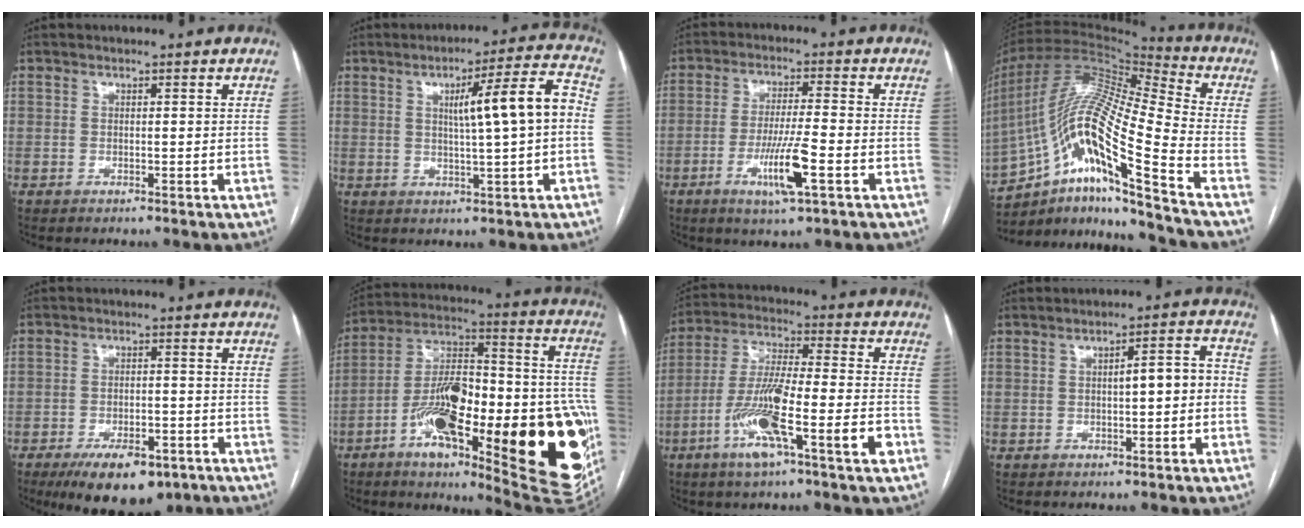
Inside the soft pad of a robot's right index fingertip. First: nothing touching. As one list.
[{"total": 10.5, "force": [0.9, 0.0, 10.4], "torque": [-0.153, 0.017, 0.013]}, {"total": 8.5, "force": [-3.2, 0.1, 7.8], "torque": [-0.146, -0.014, -0.058]}, {"total": 21.0, "force": [-12.2, 0.5, 17.1], "torque": [-0.344, 0.002, -0.221]}, {"total": 10.5, "force": [-7.1, 4.4, 6.4], "torque": [-0.092, -0.005, -0.106]}, {"total": 37.4, "force": [-10.4, 10.1, 34.5], "torque": [-0.404, 0.005, -0.140]}, {"total": 15.1, "force": [-6.3, 1.0, 13.7], "torque": [-0.261, -0.002, -0.113]}, {"total": 5.0, "force": [-0.4, 1.2, 4.8], "torque": [-0.066, 0.026, -0.005]}]